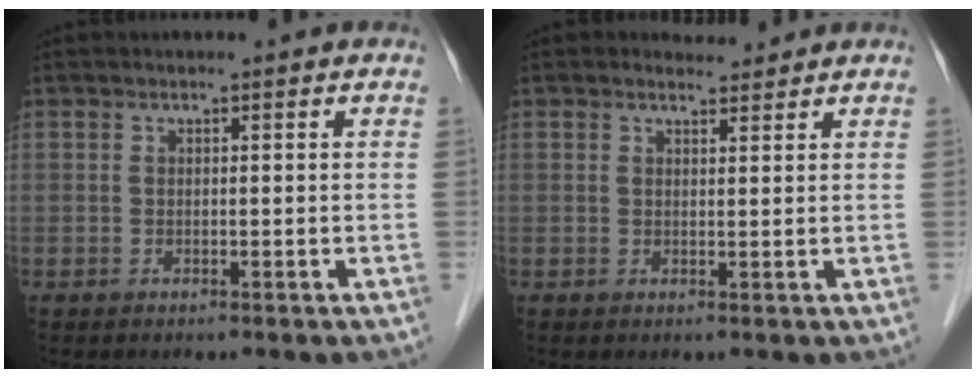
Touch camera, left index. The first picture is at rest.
{"total": 1.7, "force": [1.6, 0.4, -0.1], "torque": [-0.006, 0.001, 0.026]}